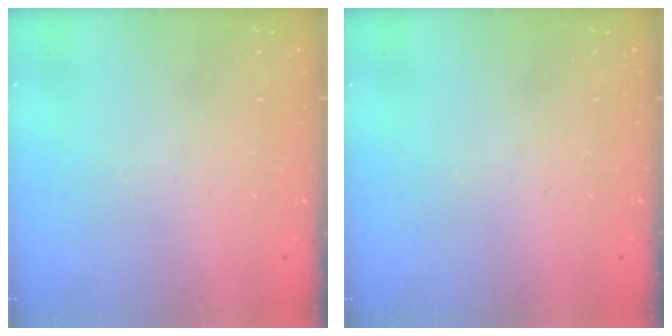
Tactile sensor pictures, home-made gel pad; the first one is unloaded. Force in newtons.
{"total": 0.0}